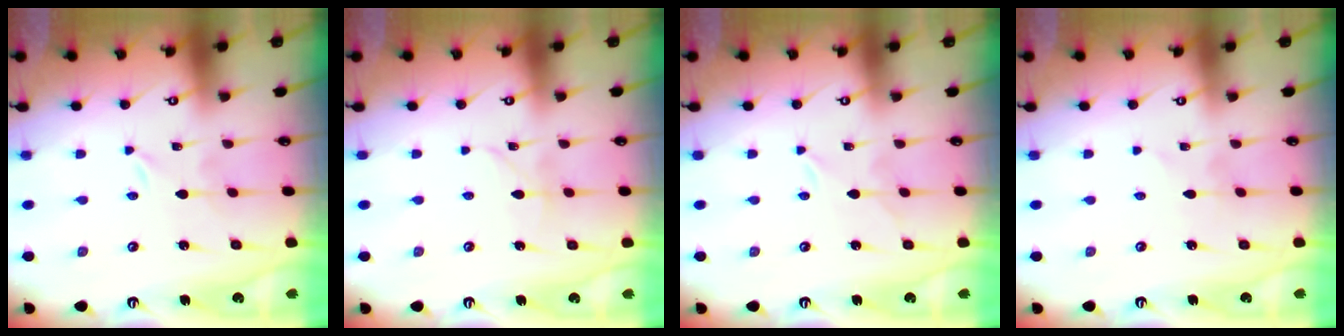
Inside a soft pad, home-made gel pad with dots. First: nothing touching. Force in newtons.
{"total": 2.6, "press": 2.6, "slide": 0.3}
{"total": 3.0, "press": 2.9, "slide": 0.4}
{"total": 2.2, "press": 2.2, "slide": 0.2}